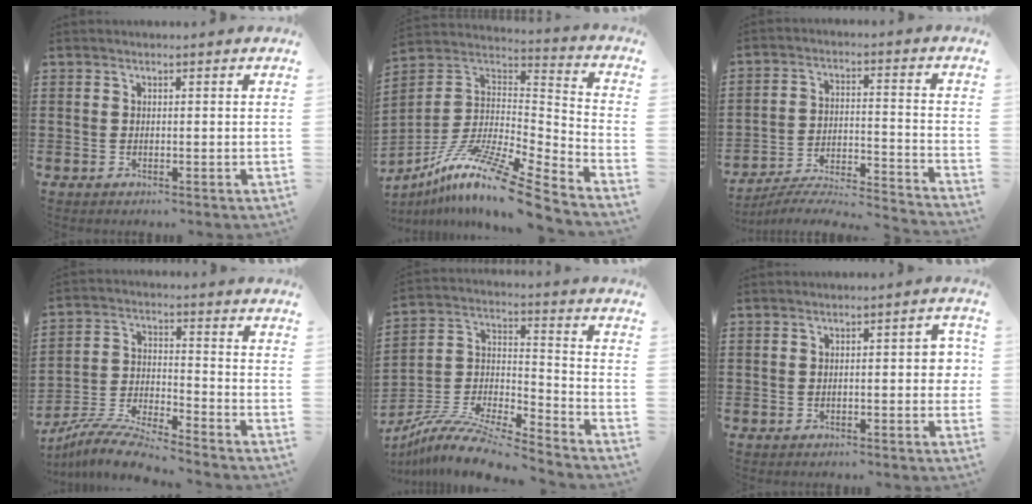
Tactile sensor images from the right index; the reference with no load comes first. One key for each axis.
{"total": 13.0, "fx": -9.6, "fy": 0.9, "fz": 8.7, "tx": -0.166, "ty": 0.008, "tz": -0.184}
{"total": 5.0, "fx": -4.7, "fy": -0.1, "fz": 1.7, "tx": -0.045, "ty": -0.018, "tz": -0.099}
{"total": 8.3, "fx": -8.0, "fy": 0.0, "fz": 2.1, "tx": -0.048, "ty": 0.005, "tz": -0.159}
{"total": 9.8, "fx": -8.9, "fy": 1.6, "fz": 3.8, "tx": -0.080, "ty": 0.012, "tz": -0.180}
{"total": 3.1, "fx": -0.5, "fy": 0.9, "fz": 2.9, "tx": -0.043, "ty": 0.002, "tz": -0.013}